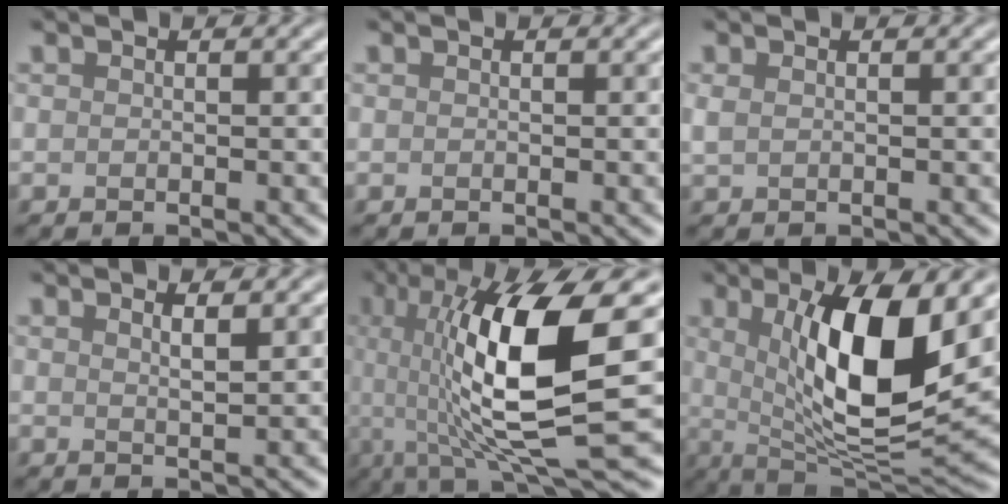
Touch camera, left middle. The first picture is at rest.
{"total": 0.0}
{"total": 0.8, "force": [0.3, 0.5, 0.6], "torque": [-0.017, 0.001, 0.009]}
{"total": 1.6, "force": [1.0, 0.4, 1.2], "torque": [-0.010, 0.003, 0.011]}
{"total": 12.8, "force": [1.1, 3.3, 12.4], "torque": [-0.201, 0.001, 0.021]}
{"total": 11.1, "force": [2.2, 3.4, 10.3], "torque": [-0.158, -0.013, 0.043]}